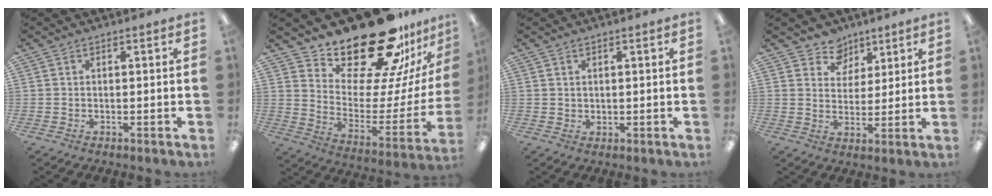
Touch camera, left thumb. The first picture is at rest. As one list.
[{"total": 25.6, "force": [21.1, 8.4, 11.8], "torque": [-0.173, -0.159, 0.363]}, {"total": 1.3, "force": [0.9, 0.9, 0.2], "torque": [-0.004, 0.001, 0.018]}, {"total": 7.1, "force": [5.0, 5.0, 0.2], "torque": [-0.003, -0.036, 0.094]}]